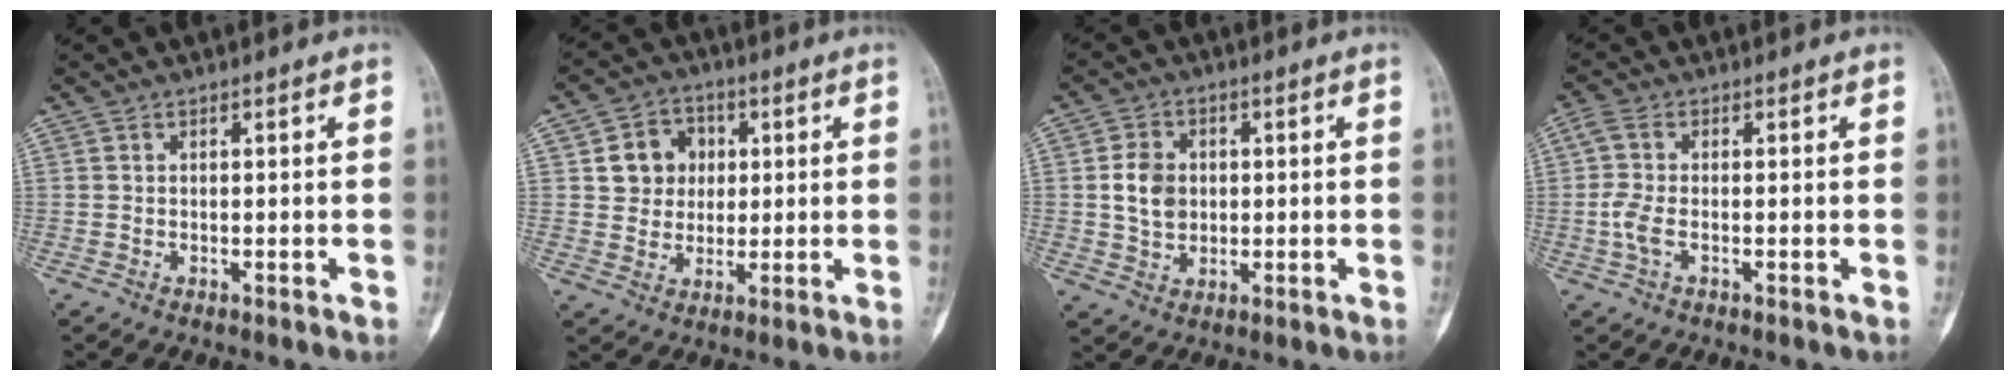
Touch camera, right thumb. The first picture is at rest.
{"total": 8.3, "force": [1.8, 7.4, 3.4], "torque": [-0.014, 0.000, 0.027]}
{"total": 6.5, "force": [0.6, 5.3, 3.7], "torque": [-0.050, -0.002, 0.011]}
{"total": 4.3, "force": [-0.9, 1.8, 3.8], "torque": [-0.109, 0.006, -0.025]}